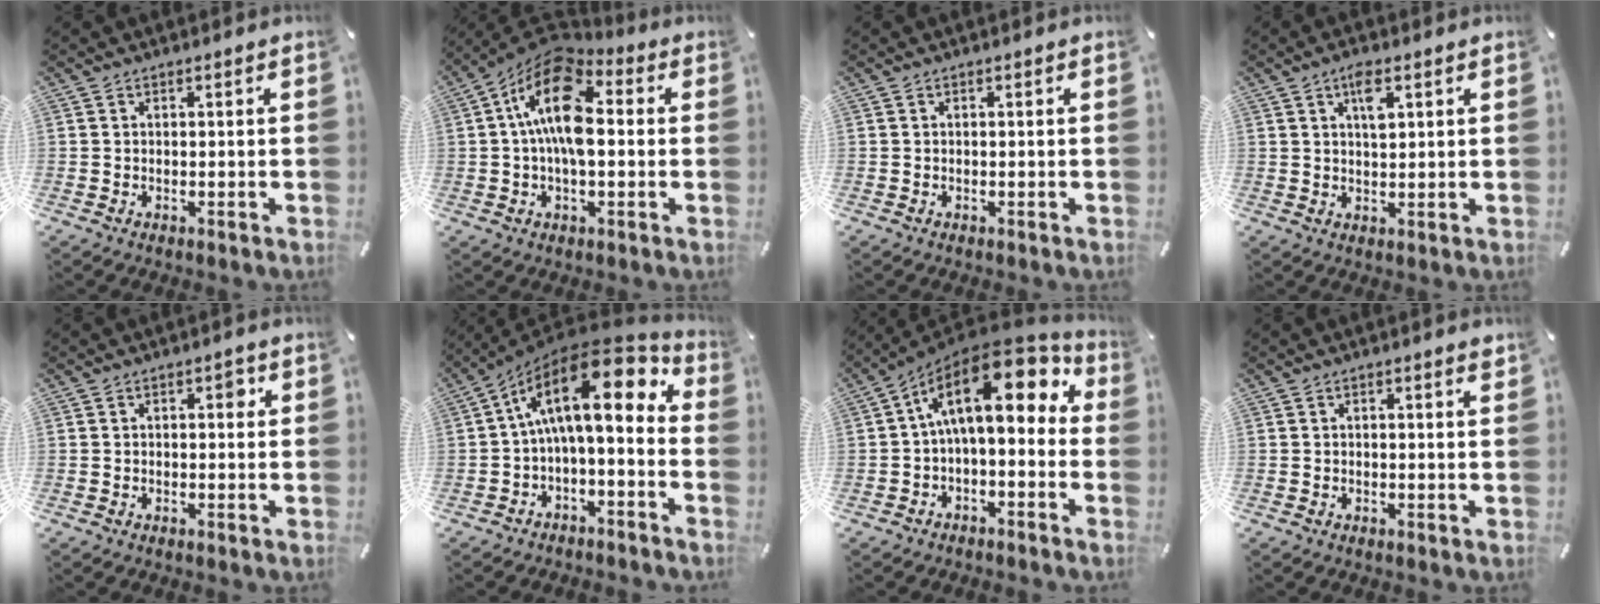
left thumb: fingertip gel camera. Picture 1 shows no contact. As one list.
[{"total": 15.9, "force": [1.5, 8.5, 13.4], "torque": [-0.245, -0.009, 0.026]}, {"total": 0.0}, {"total": 4.8, "force": [2.3, 1.9, 3.8], "torque": [-0.065, -0.001, 0.035]}, {"total": 2.4, "force": [0.5, 1.3, 2.0], "torque": [-0.024, 0.004, 0.001]}, {"total": 19.1, "force": [4.9, 8.2, 16.5], "torque": [-0.279, -0.033, 0.076]}, {"total": 18.5, "force": [5.7, 9.0, 15.1], "torque": [-0.250, -0.034, 0.096]}, {"total": 0.8, "force": [0.3, 0.1, 0.8], "torque": [-0.014, 0.001, 0.004]}]